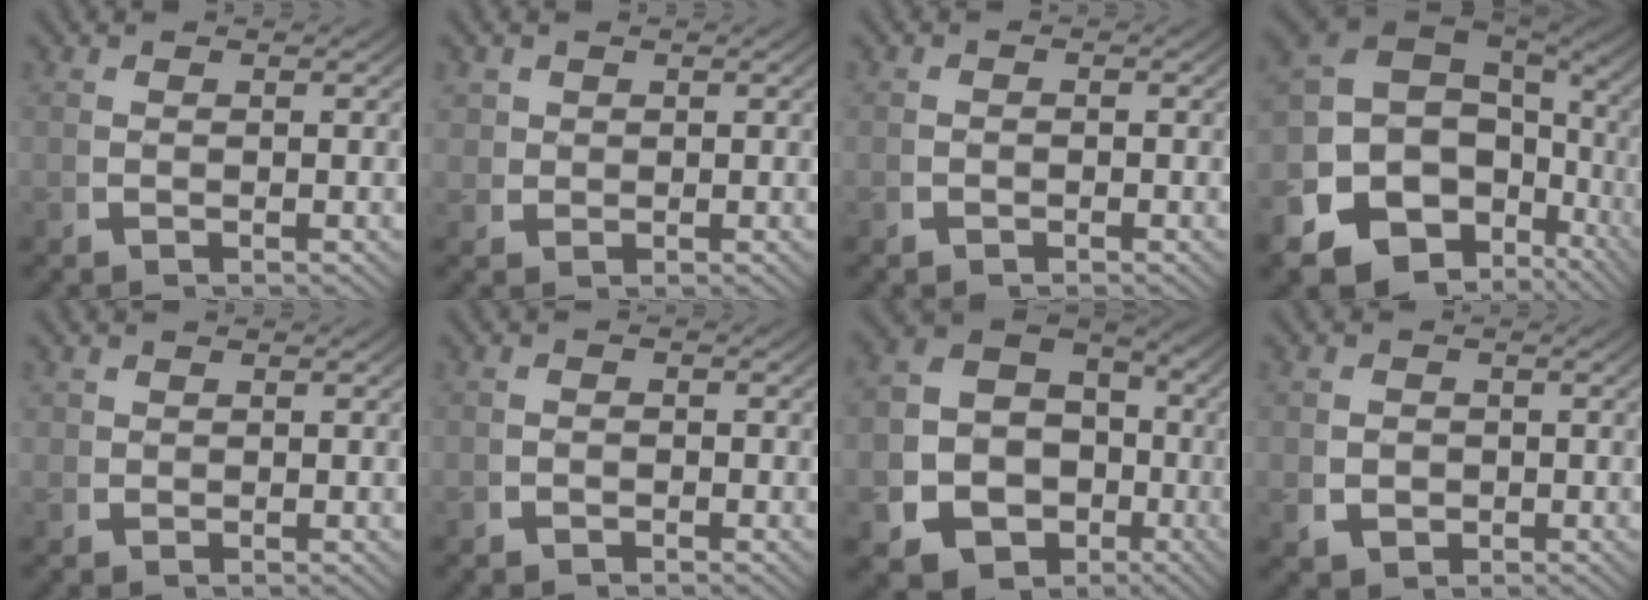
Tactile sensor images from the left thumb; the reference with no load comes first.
{"total": 2.3, "force": [1.0, 2.0, 0.7], "torque": [-0.020, -0.009, 0.025]}
{"total": 0.7, "force": [-0.6, 0.5, 0.1], "torque": [0.000, -0.003, -0.012]}
{"total": 15.8, "force": [-2.0, 11.8, 10.4], "torque": [-0.216, -0.047, -0.022]}
{"total": 1.1, "force": [0.5, 0.9, 0.2], "torque": [-0.005, -0.004, 0.010]}
{"total": 1.1, "force": [-0.8, 0.6, 0.2], "torque": [-0.001, -0.005, -0.017]}
{"total": 16.4, "force": [-4.6, 13.9, 7.3], "torque": [-0.179, -0.065, -0.068]}
{"total": 3.0, "force": [-0.5, 2.6, 1.4], "torque": [-0.028, -0.011, -0.003]}